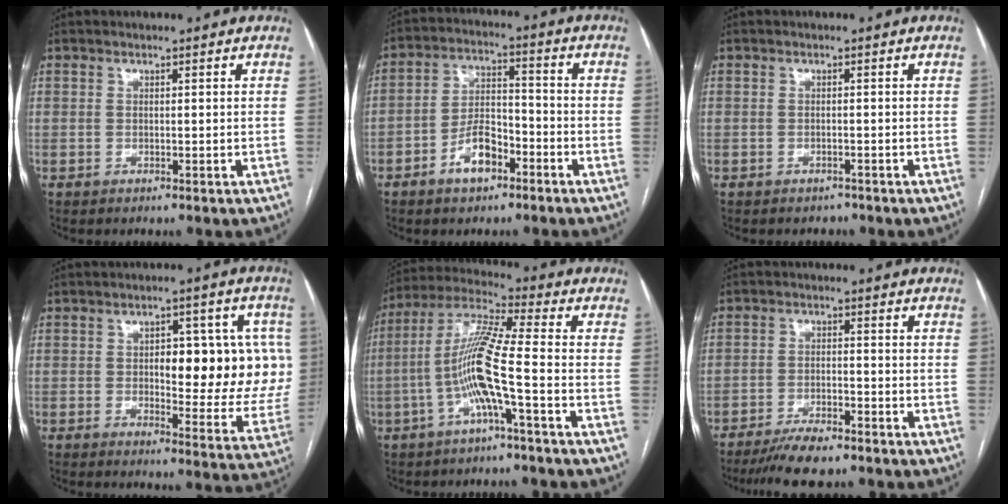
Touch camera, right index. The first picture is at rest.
{"total": 7.6, "force": [-4.2, 3.6, 5.2], "torque": [-0.102, 0.018, -0.076]}
{"total": 1.4, "force": [-1.3, 0.7, 0.0], "torque": [-0.006, 0.000, -0.018]}
{"total": 15.3, "force": [1.6, 6.0, 14.0], "torque": [-0.161, 0.013, 0.026]}
{"total": 11.0, "force": [-3.0, -0.3, 10.5], "torque": [-0.216, 0.012, -0.066]}
{"total": 7.5, "force": [-6.3, 1.2, 4.0], "torque": [-0.065, -0.018, -0.107]}